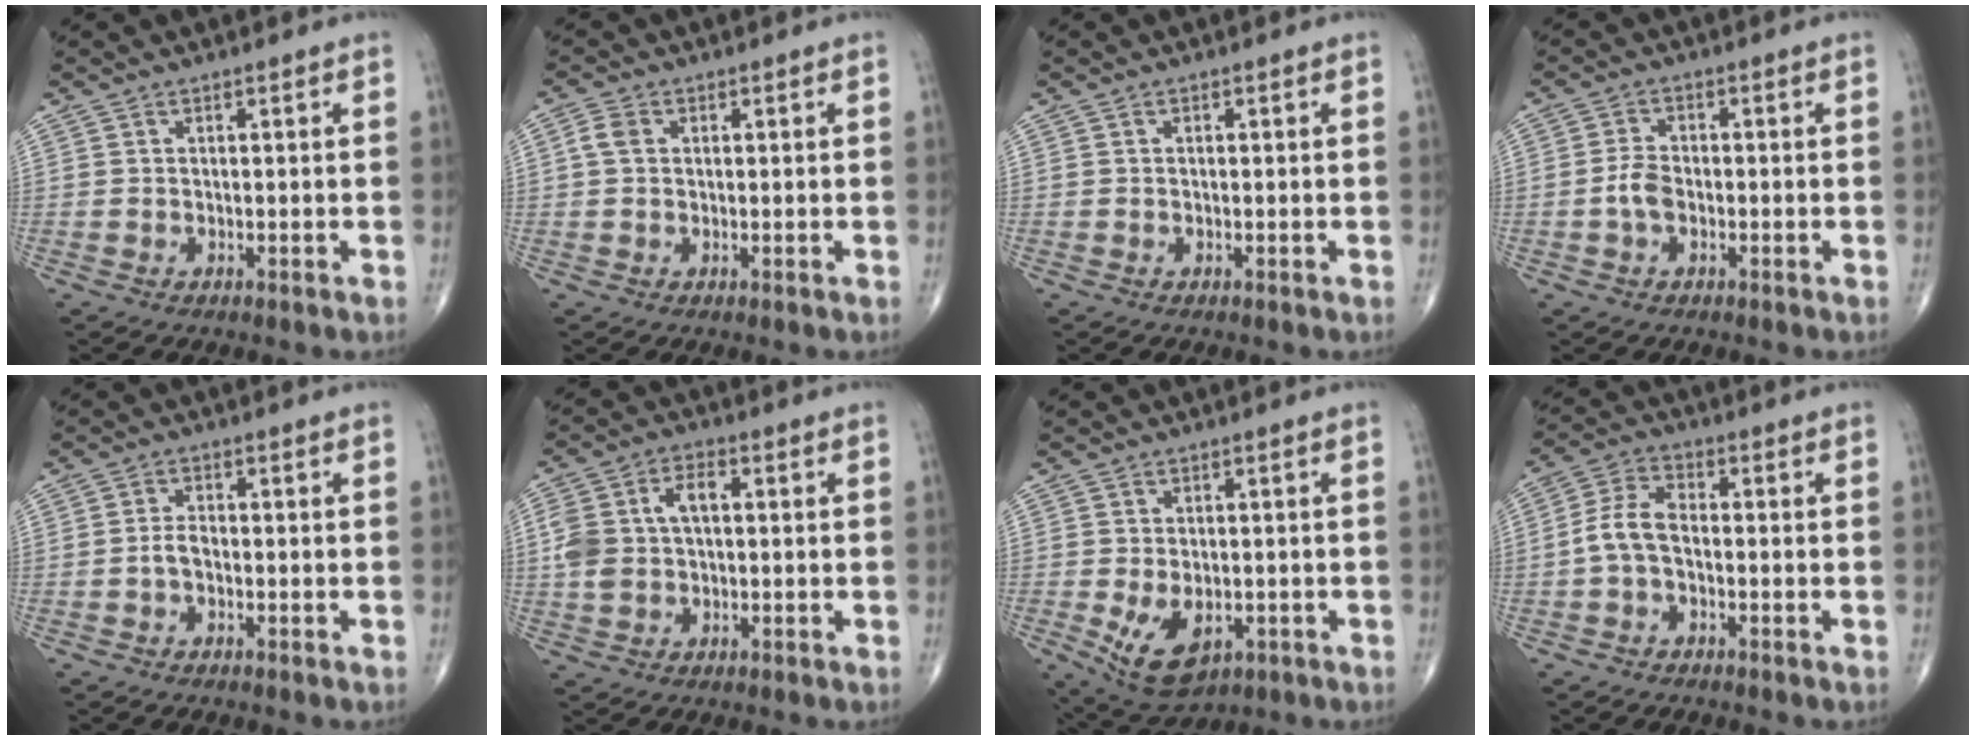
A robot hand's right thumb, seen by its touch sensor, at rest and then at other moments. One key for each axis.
{"total": 2.7, "fx": 0.5, "fy": 2.0, "fz": 1.7, "tx": -0.036, "ty": 0.008, "tz": 0.007}
{"total": 0.0}
{"total": 3.5, "fx": -1.0, "fy": 2.2, "fz": 2.6, "tx": -0.051, "ty": 0.011, "tz": -0.023}
{"total": 2.1, "fx": -0.7, "fy": 1.1, "fz": 1.6, "tx": -0.027, "ty": 0.009, "tz": -0.016}
{"total": 7.8, "fx": 0.3, "fy": 5.5, "fz": 5.5, "tx": -0.104, "ty": 0.029, "tz": 0.005}
{"total": 9.0, "fx": -2.6, "fy": 5.4, "fz": 6.7, "tx": -0.106, "ty": -0.006, "tz": -0.028}
{"total": 6.1, "fx": -1.2, "fy": 3.5, "fz": 4.9, "tx": -0.099, "ty": 0.023, "tz": -0.033}